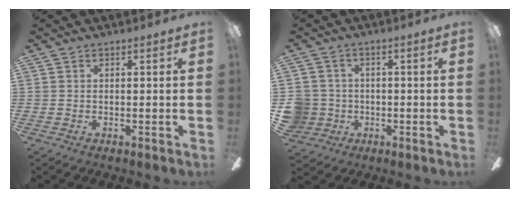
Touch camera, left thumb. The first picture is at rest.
{"total": 6.6, "force": [-0.7, 6.4, 1.4], "torque": [-0.057, 0.008, -0.011]}